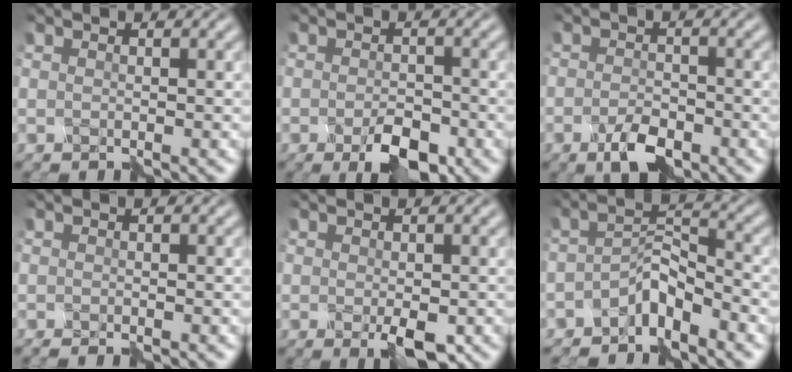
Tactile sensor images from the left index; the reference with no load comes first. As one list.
[{"total": 2.9, "force": [-1.9, 1.0, 2.0], "torque": [-0.042, 0.001, -0.034]}, {"total": 2.8, "force": [-2.0, 0.9, 1.7], "torque": [-0.042, 0.002, -0.039]}, {"total": 0.8, "force": [-0.6, 0.1, 0.5], "torque": [-0.008, -0.002, -0.012]}, {"total": 2.3, "force": [-1.0, 0.9, 1.8], "torque": [-0.043, -0.005, -0.017]}, {"total": 2.7, "force": [-2.3, 0.4, 1.3], "torque": [-0.028, 0.020, -0.048]}]